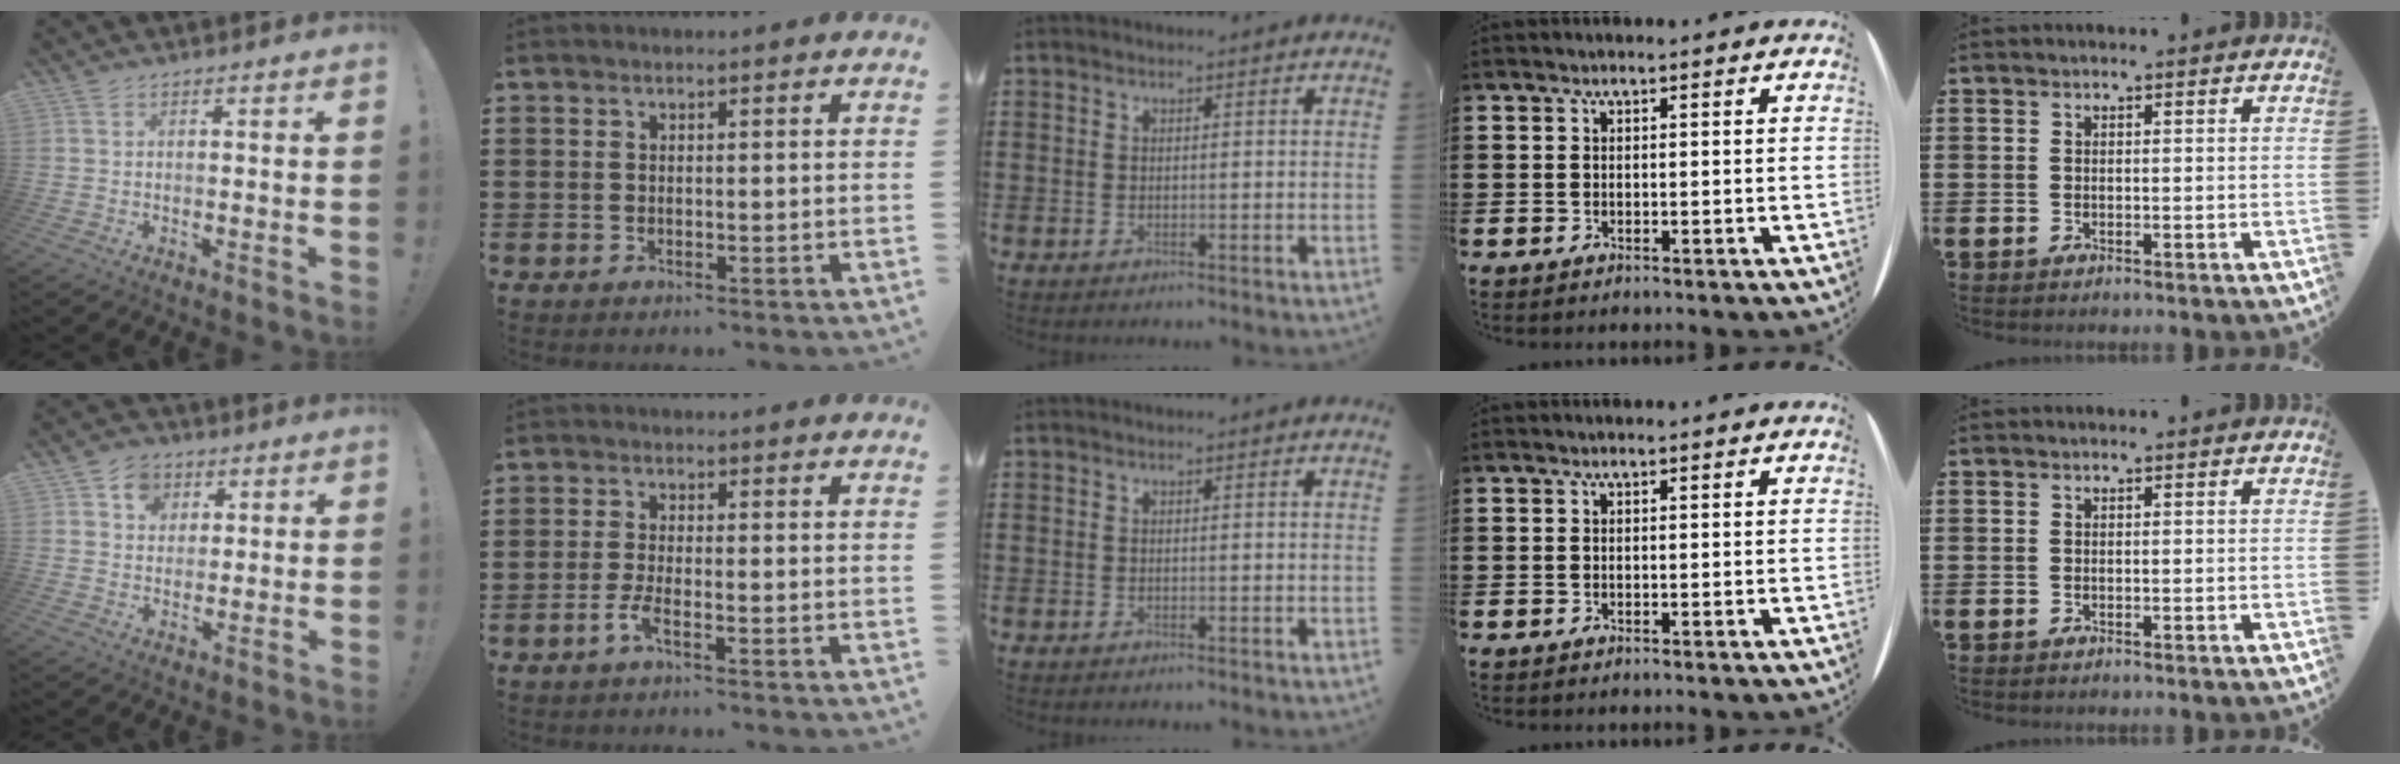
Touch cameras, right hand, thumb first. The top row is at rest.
{"thumb": {"total": 7.3, "force": [3.2, 6.2, 2.3], "torque": [-0.017, -0.019, 0.060]}, "index": {"total": 2.8, "force": [-1.6, 0.4, 2.2], "torque": [-0.061, -0.008, -0.037]}}